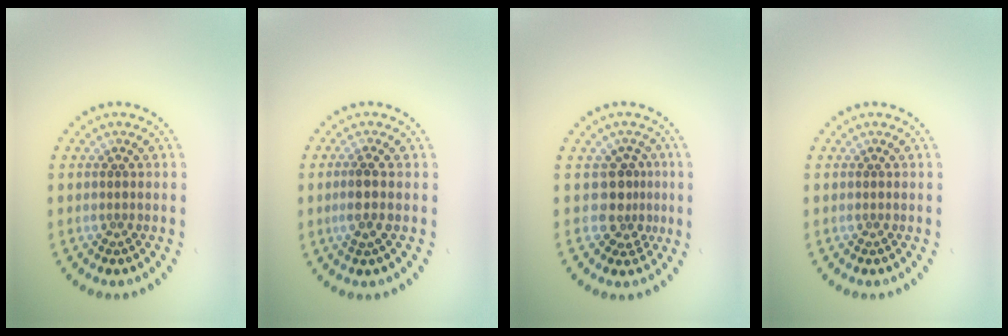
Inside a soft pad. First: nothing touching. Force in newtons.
{"total": 1.8, "press": 1.6, "slide": 0.9}
{"total": 2.6, "press": 1.8, "slide": 1.8}
{"total": 0.0}